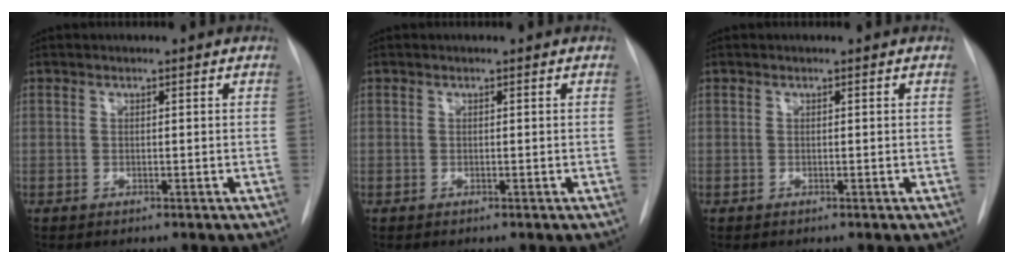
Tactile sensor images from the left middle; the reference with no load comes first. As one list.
[{"total": 0.0}, {"total": 0.0}]